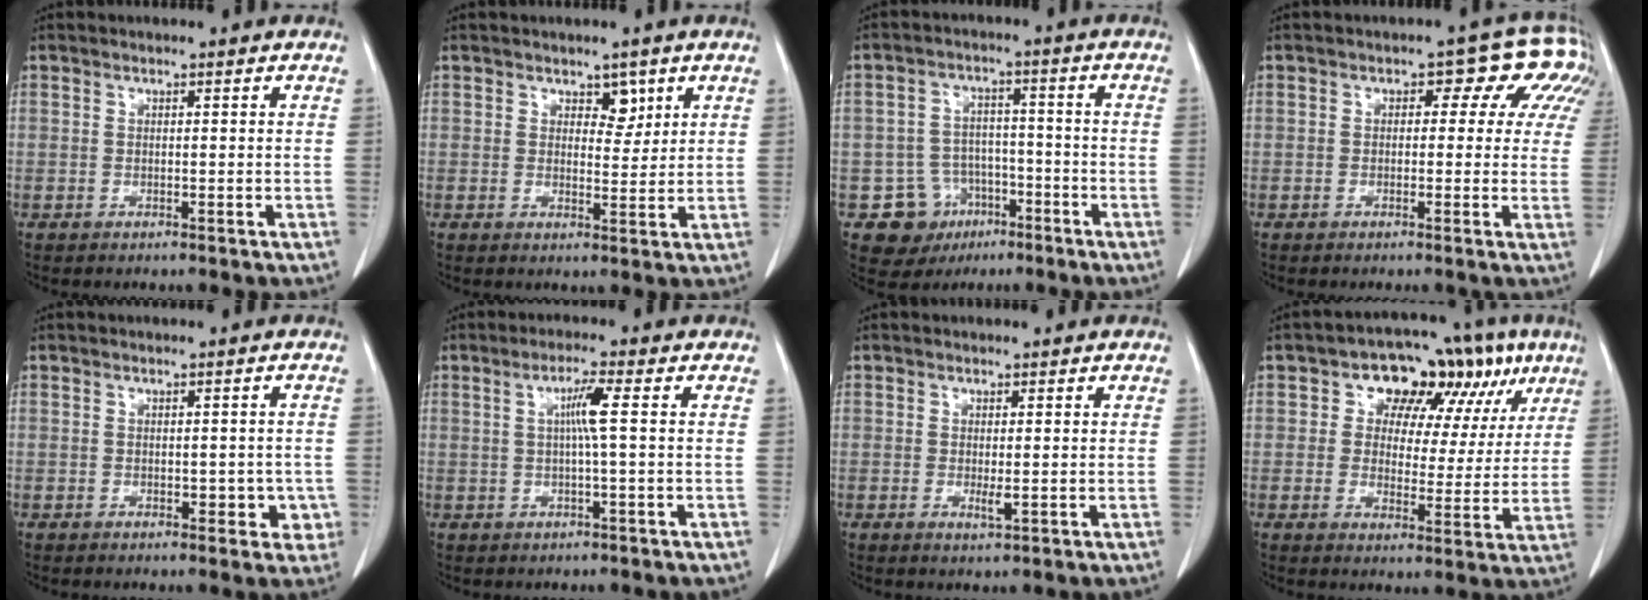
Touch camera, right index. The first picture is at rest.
{"total": 3.0, "force": [1.7, 1.7, 1.7], "torque": [-0.016, -0.002, 0.028]}
{"total": 8.2, "force": [-3.8, 7.1, 1.0], "torque": [-0.010, 0.018, -0.047]}
{"total": 7.9, "force": [4.0, 4.9, 4.7], "torque": [-0.042, 0.030, 0.026]}
{"total": 3.5, "force": [-0.9, 2.3, 2.6], "torque": [-0.014, 0.009, -0.005]}
{"total": 3.9, "force": [0.6, -0.6, 3.8], "torque": [-0.071, 0.003, 0.010]}
{"total": 1.5, "force": [-0.1, 0.3, 1.5], "torque": [-0.028, -0.006, 0.002]}
{"total": 12.7, "force": [6.1, 8.4, 7.1], "torque": [-0.061, 0.042, 0.077]}